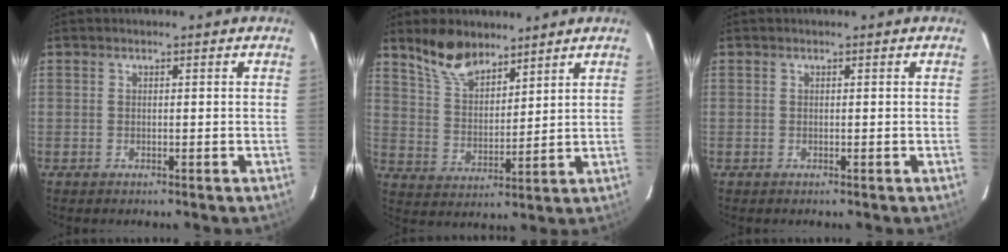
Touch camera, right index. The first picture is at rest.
{"total": 9.6, "force": [7.6, 4.1, 4.3], "torque": [-0.082, 0.013, 0.150]}
{"total": 0.0}